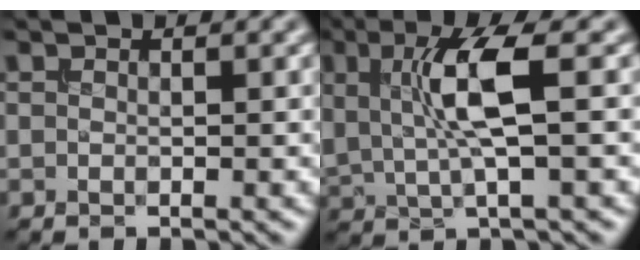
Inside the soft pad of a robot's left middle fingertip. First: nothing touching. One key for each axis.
{"total": 5.5, "fx": 1.1, "fy": 1.5, "fz": 5.2, "tx": -0.113, "ty": -0.001, "tz": 0.025}